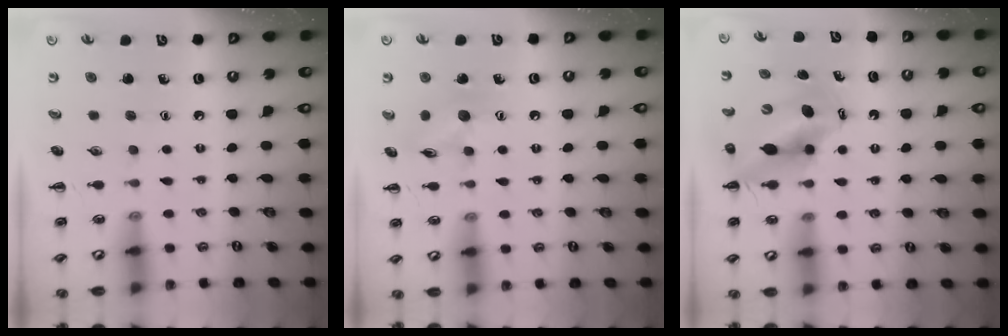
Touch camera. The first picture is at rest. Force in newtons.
{"total": 8.1, "press": 8.1, "slide": 0.8}
{"total": 12.0, "press": 11.5, "slide": 3.2}